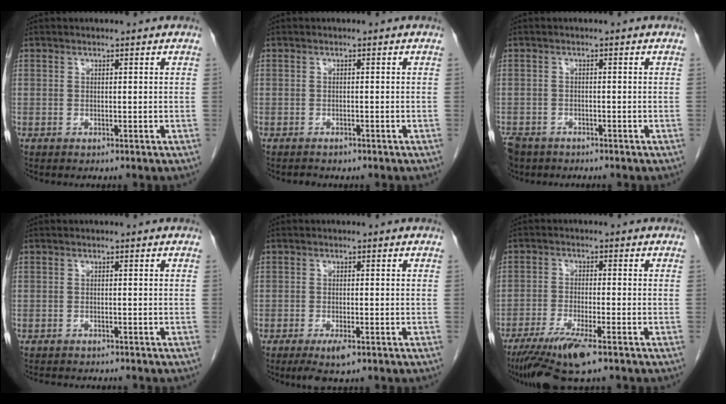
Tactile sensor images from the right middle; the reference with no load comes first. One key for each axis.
{"total": 1.0, "fx": -0.9, "fy": 0.3, "fz": 0.0, "tx": -0.005, "ty": -0.001, "tz": -0.014}
{"total": 6.6, "fx": -4.8, "fy": 4.1, "fz": 2.0, "tx": -0.051, "ty": -0.007, "tz": -0.083}
{"total": 4.5, "fx": -4.1, "fy": 1.0, "fz": 1.5, "tx": -0.019, "ty": -0.006, "tz": -0.055}
{"total": 3.2, "fx": -1.9, "fy": 0.7, "fz": 2.5, "tx": -0.047, "ty": -0.006, "tz": -0.030}
{"total": 8.8, "fx": -6.0, "fy": 0.5, "fz": 6.4, "tx": -0.115, "ty": -0.023, "tz": -0.103}